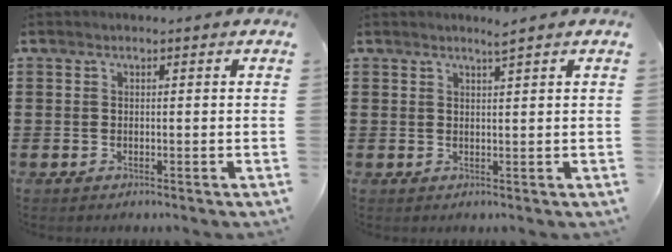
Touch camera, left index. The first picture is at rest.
{"total": 1.7, "force": [1.5, -0.2, 0.9], "torque": [-0.018, -0.001, 0.027]}